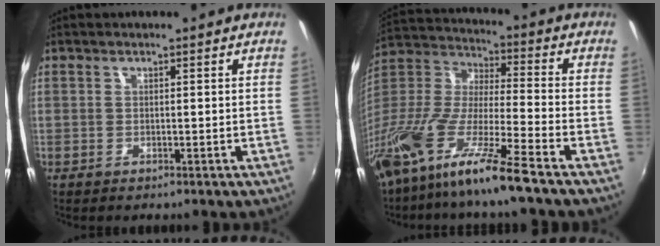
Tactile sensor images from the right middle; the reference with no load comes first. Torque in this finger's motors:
{"motor_torque": [1.38, -0.76, 1.05, 0.21]}